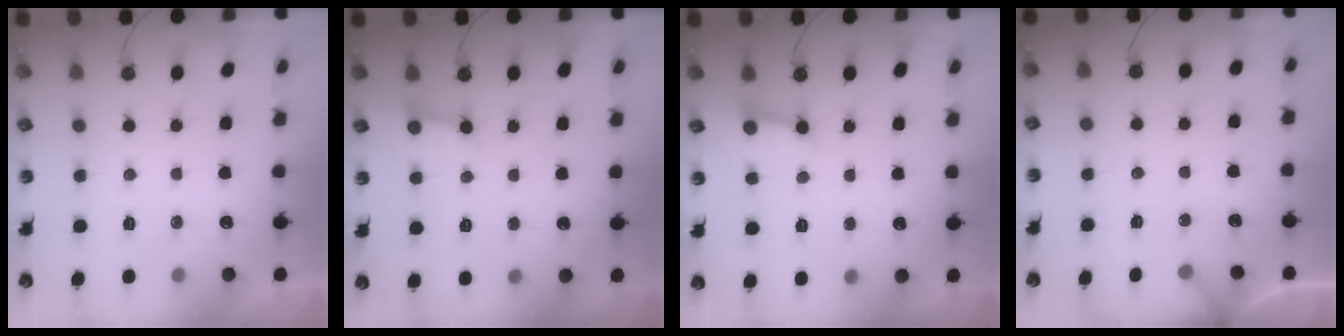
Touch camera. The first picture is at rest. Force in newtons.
{"total": 3.0, "press": 3.0, "slide": 0.2}
{"total": 3.8, "press": 3.7, "slide": 0.6}
{"total": 1.9, "press": 1.9, "slide": 0.1}